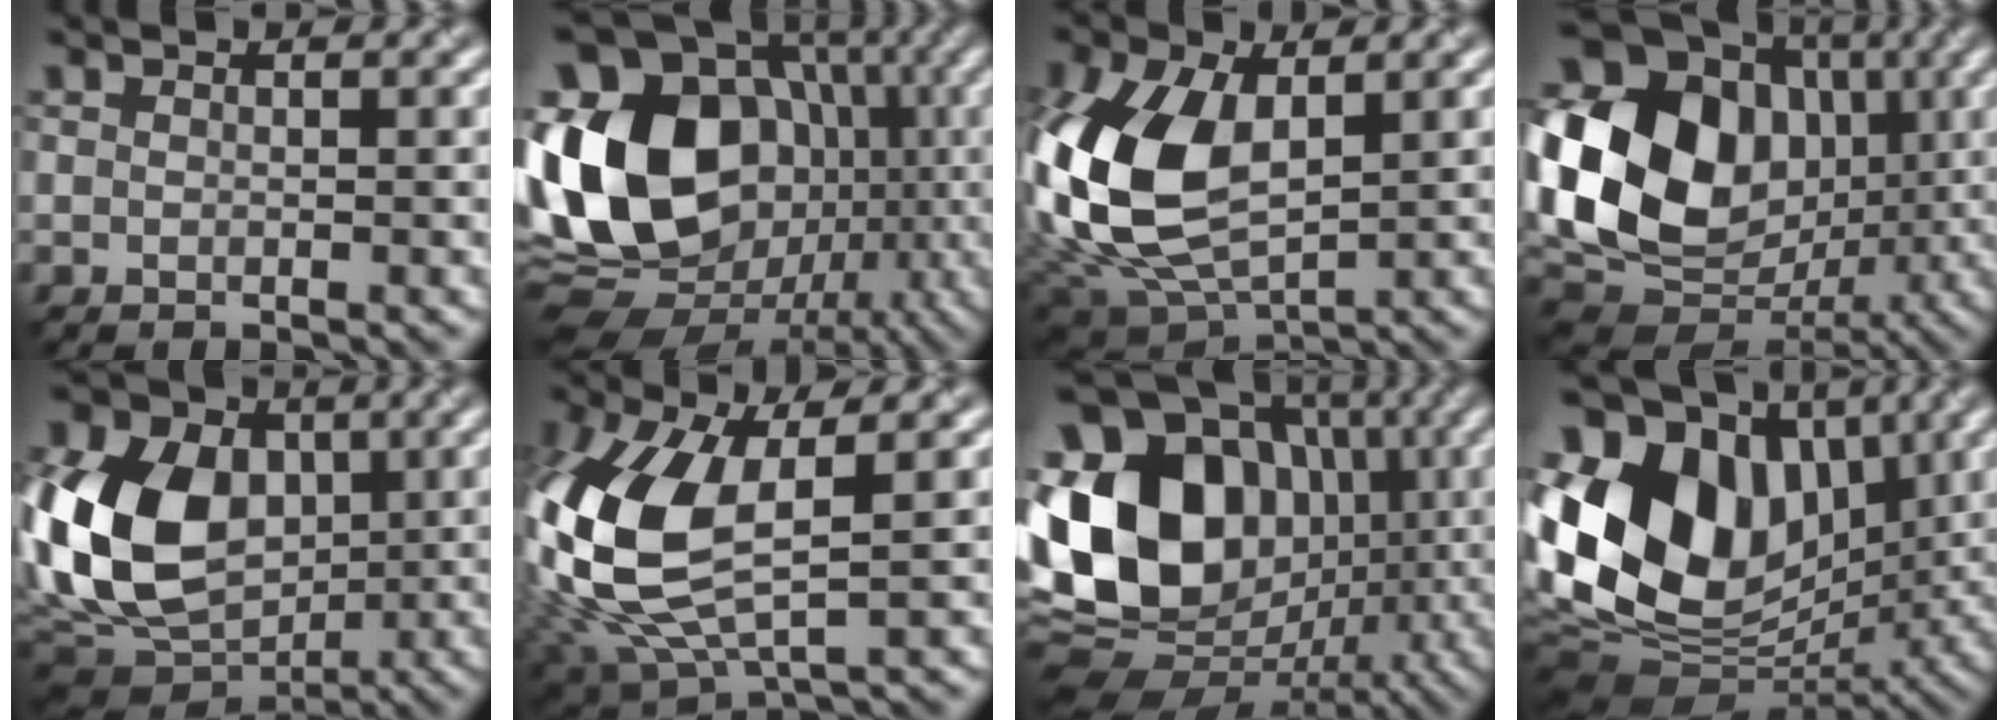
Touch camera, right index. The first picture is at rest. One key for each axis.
{"total": 19.0, "fx": 0.9, "fy": 14.8, "fz": 11.8, "tx": -0.216, "ty": 0.025, "tz": 0.022}
{"total": 12.9, "fx": 1.4, "fy": 8.1, "fz": 10.0, "tx": -0.262, "ty": -0.004, "tz": 0.027}
{"total": 18.8, "fx": 2.5, "fy": 14.8, "fz": 11.3, "tx": -0.230, "ty": 0.021, "tz": 0.047}
{"total": 14.1, "fx": 0.9, "fy": 10.5, "fz": 9.4, "tx": -0.219, "ty": 0.008, "tz": -0.003}
{"total": 11.0, "fx": 0.8, "fy": 6.1, "fz": 9.2, "tx": -0.235, "ty": -0.006, "tz": 0.020}
{"total": 16.7, "fx": 1.0, "fy": 13.3, "fz": 10.0, "tx": -0.195, "ty": 0.031, "tz": -0.004}
{"total": 16.8, "fx": 2.3, "fy": 12.6, "fz": 10.9, "tx": -0.217, "ty": 0.027, "tz": 0.046}